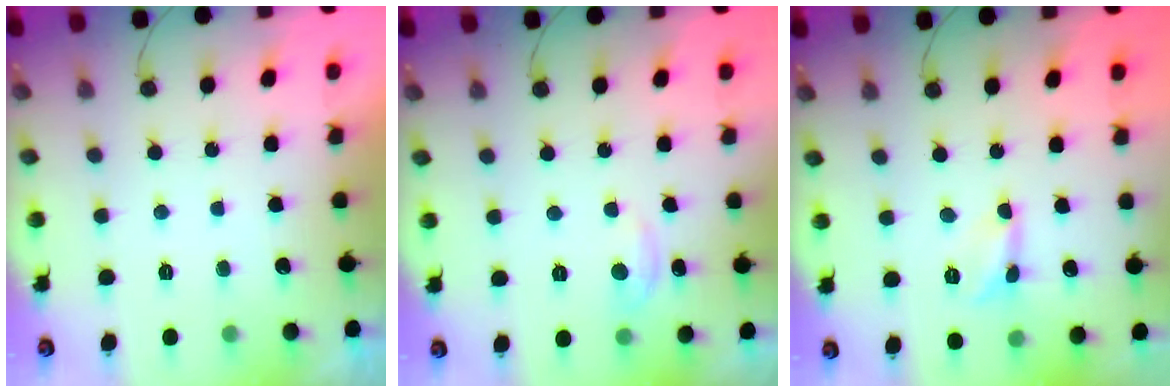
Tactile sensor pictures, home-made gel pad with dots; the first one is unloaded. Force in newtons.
{"total": 3.3, "press": 3.3, "slide": 0.5}
{"total": 2.3, "press": 2.3, "slide": 0.2}